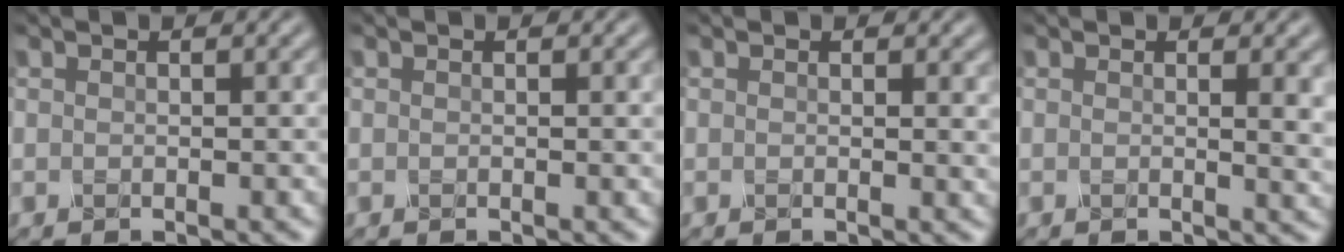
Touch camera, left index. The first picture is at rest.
{"total": 0.0}
{"total": 0.8, "force": [0.4, 0.2, 0.6], "torque": [-0.004, -0.005, 0.007]}
{"total": 2.1, "force": [0.7, 0.6, 1.9], "torque": [-0.023, -0.007, 0.011]}